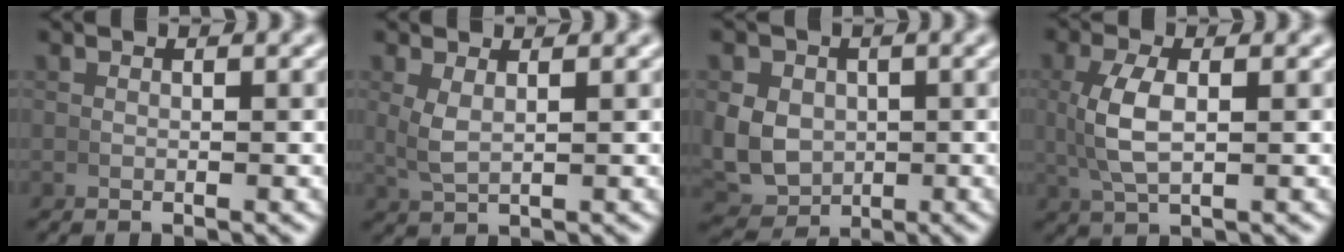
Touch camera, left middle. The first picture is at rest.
{"total": 1.9, "force": [0.8, 0.6, 1.7], "torque": [-0.039, -0.003, 0.024]}
{"total": 7.2, "force": [-0.9, 6.3, 3.4], "torque": [-0.092, -0.040, 0.005]}
{"total": 3.8, "force": [0.4, 1.4, 3.5], "torque": [-0.081, 0.002, 0.015]}